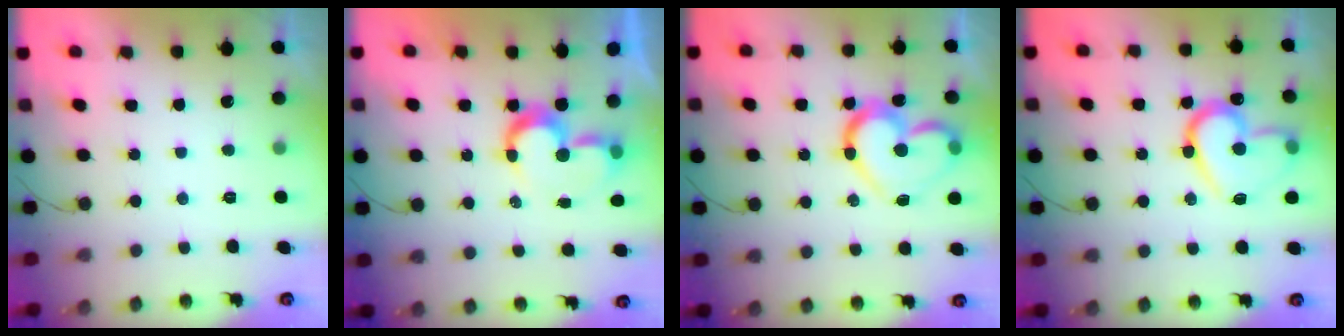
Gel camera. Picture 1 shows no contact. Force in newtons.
{"total": 8.3, "press": 8.3, "slide": 0.2}
{"total": 16.8, "press": 16.7, "slide": 1.4}
{"total": 17.4, "press": 17.3, "slide": 1.9}